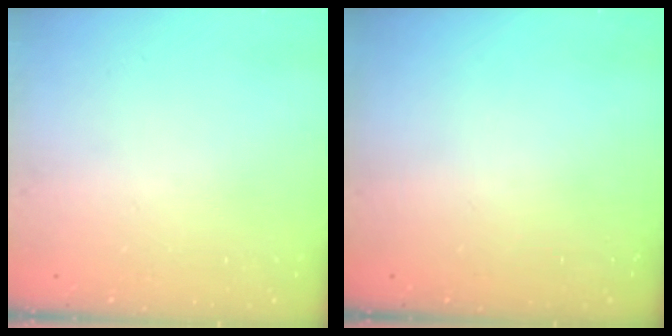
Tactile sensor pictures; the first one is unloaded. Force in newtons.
{"total": 0.0}